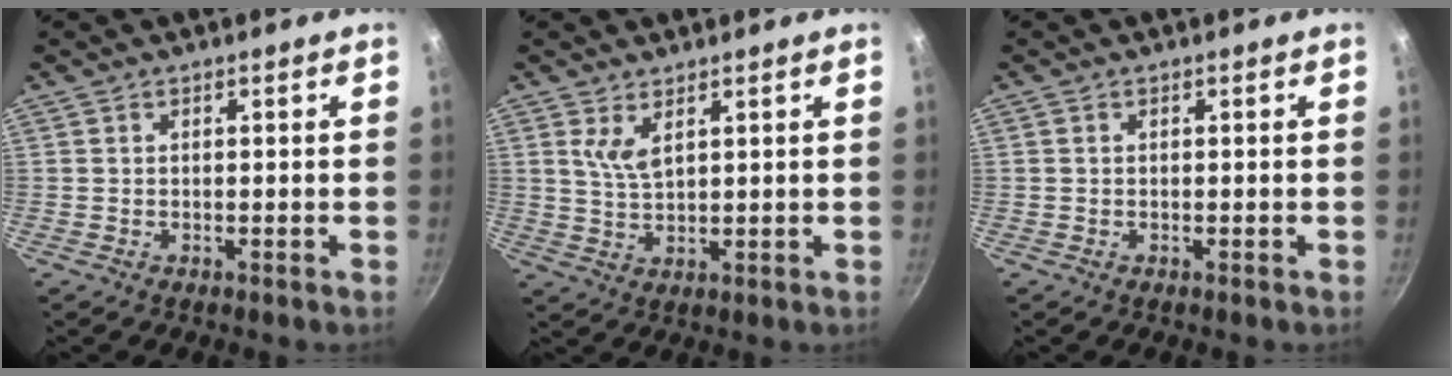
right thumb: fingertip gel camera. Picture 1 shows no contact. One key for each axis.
{"total": 4.0, "fx": 2.1, "fy": 1.7, "fz": 3.0, "tx": -0.057, "ty": -0.020, "tz": 0.044}
{"total": 0.0}